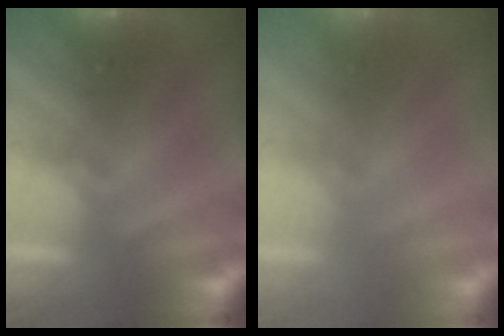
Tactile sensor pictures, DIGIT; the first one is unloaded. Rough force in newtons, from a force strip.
{"total": 2.4}